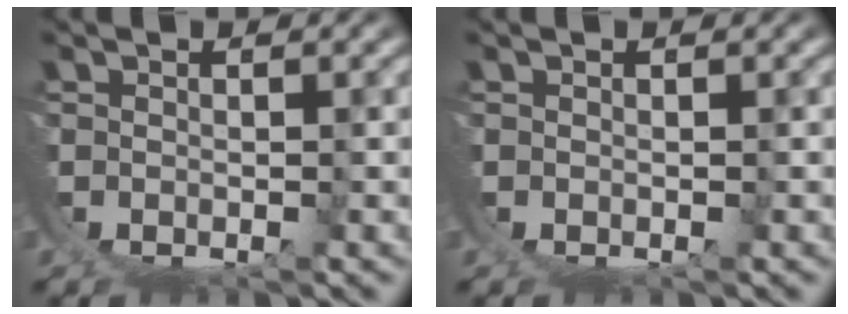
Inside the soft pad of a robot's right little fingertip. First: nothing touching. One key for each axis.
{"total": 0.0}